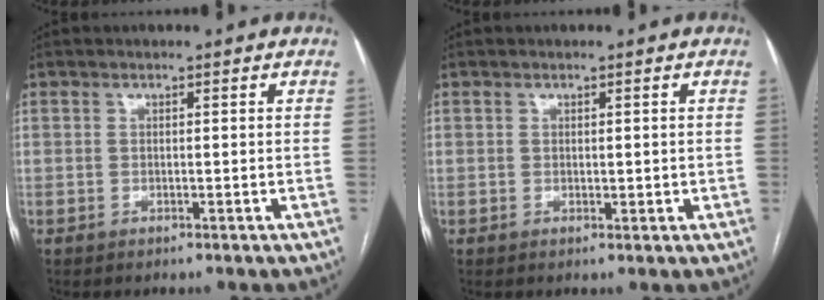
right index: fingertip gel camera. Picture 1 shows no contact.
{"total": 1.3, "force": [0.1, 0.7, 1.1], "torque": [-0.016, -0.003, 0.005]}